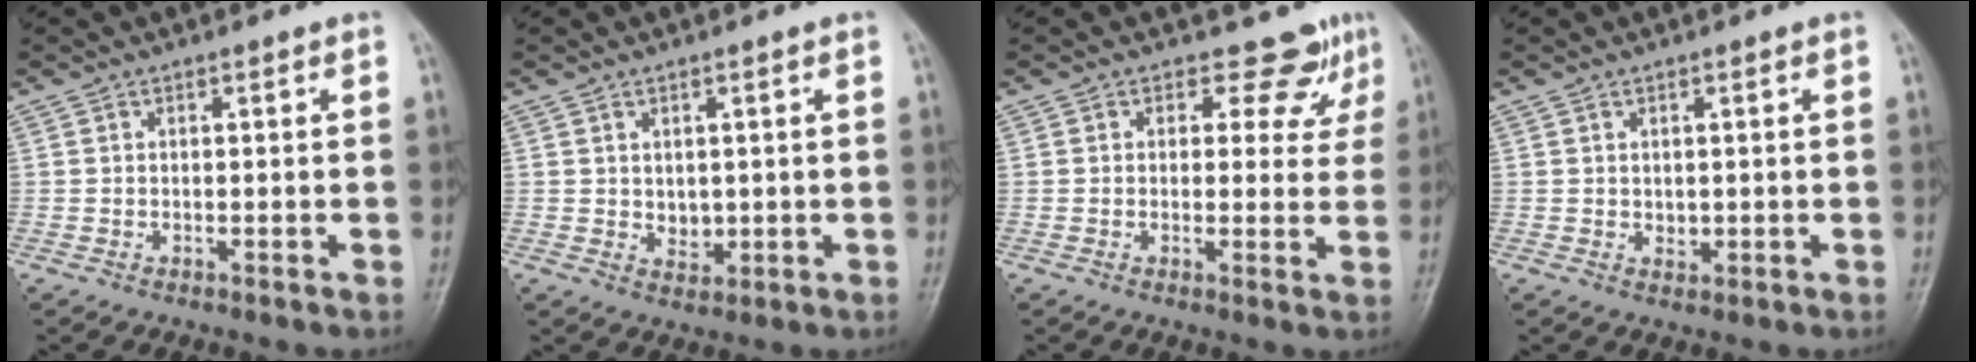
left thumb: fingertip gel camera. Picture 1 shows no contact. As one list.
[{"total": 3.0, "force": [0.4, 2.3, 1.9], "torque": [-0.018, -0.008, 0.013]}, {"total": 5.6, "force": [4.0, 3.7, 1.2], "torque": [0.019, -0.025, 0.036]}, {"total": 1.6, "force": [0.2, 1.3, 1.0], "torque": [-0.010, -0.003, 0.007]}]